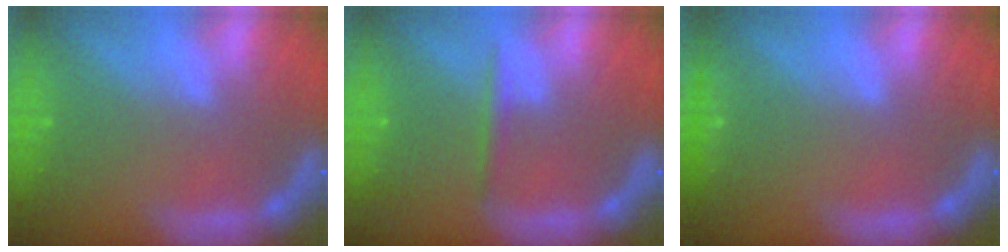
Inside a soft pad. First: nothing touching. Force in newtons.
{"total": 1.4}
{"total": 0.9}